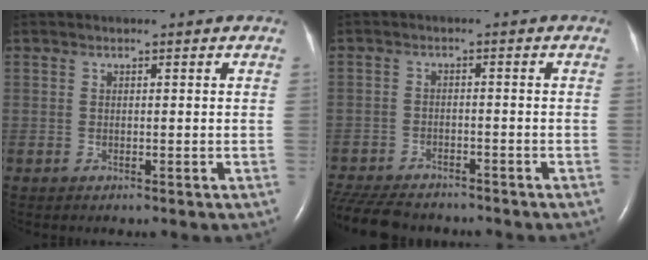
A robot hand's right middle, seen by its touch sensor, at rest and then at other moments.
{"total": 12.1, "force": [-10.5, 3.7, 4.8], "torque": [-0.110, -0.016, -0.158]}